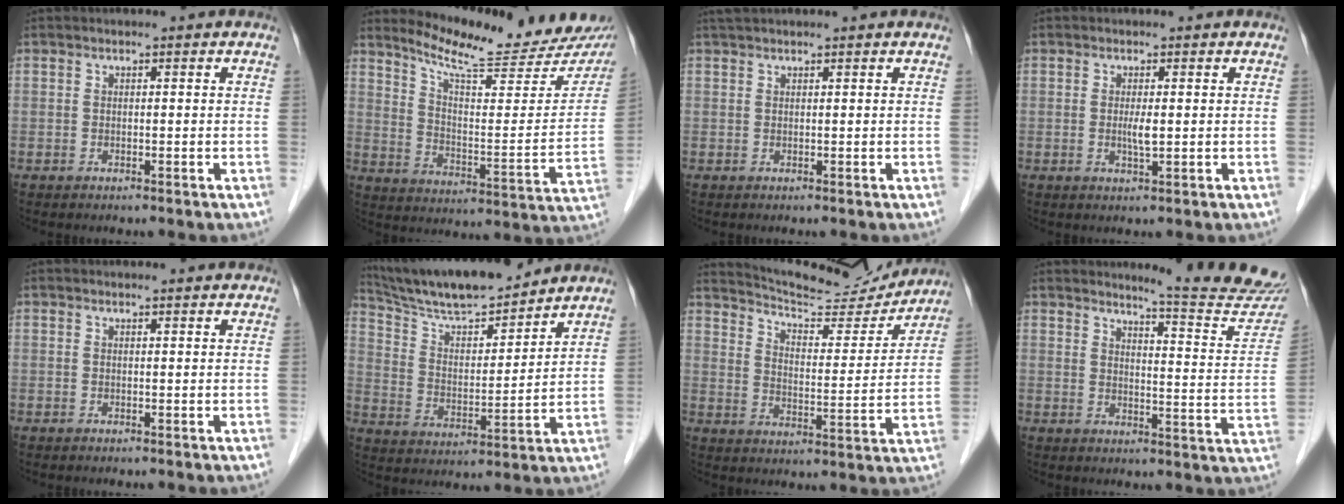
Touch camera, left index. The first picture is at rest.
{"total": 19.1, "force": [17.4, 2.3, 7.4], "torque": [-0.114, -0.071, 0.233]}
{"total": 2.7, "force": [2.4, -0.1, 1.2], "torque": [-0.011, 0.027, 0.039]}
{"total": 1.8, "force": [-0.4, 0.2, 1.8], "torque": [-0.038, -0.009, -0.007]}
{"total": 0.9, "force": [0.9, 0.0, 0.0], "torque": [-0.011, -0.003, 0.006]}
{"total": 15.0, "force": [13.7, 1.6, 5.8], "torque": [-0.109, 0.000, 0.239]}
{"total": 15.4, "force": [15.0, 1.8, 3.4], "torque": [-0.056, -0.026, 0.209]}
{"total": 14.6, "force": [14.2, -0.5, 3.2], "torque": [-0.035, -0.110, 0.152]}